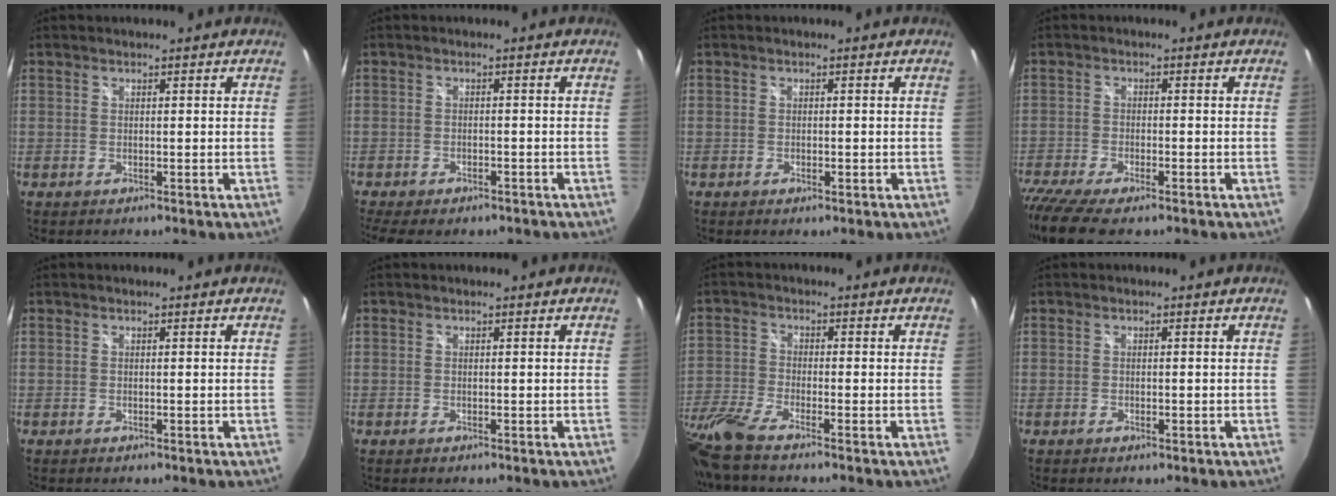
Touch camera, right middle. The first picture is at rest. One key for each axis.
{"total": 8.1, "fx": -6.4, "fy": 3.0, "fz": 4.0, "tx": -0.095, "ty": -0.029, "tz": -0.096}
{"total": 0.8, "fx": -0.5, "fy": 0.4, "fz": 0.5, "tx": -0.008, "ty": -0.003, "tz": -0.008}
{"total": 11.3, "fx": -8.7, "fy": 2.8, "fz": 6.6, "tx": -0.161, "ty": -0.054, "tz": -0.157}
{"total": 0.0}
{"total": 0.0}
{"total": 9.9, "fx": -7.8, "fy": 1.1, "fz": 5.9, "tx": -0.146, "ty": -0.036, "tz": -0.158}
{"total": 0.6, "fx": -0.3, "fy": 0.3, "fz": 0.3, "tx": -0.005, "ty": -0.002, "tz": -0.006}